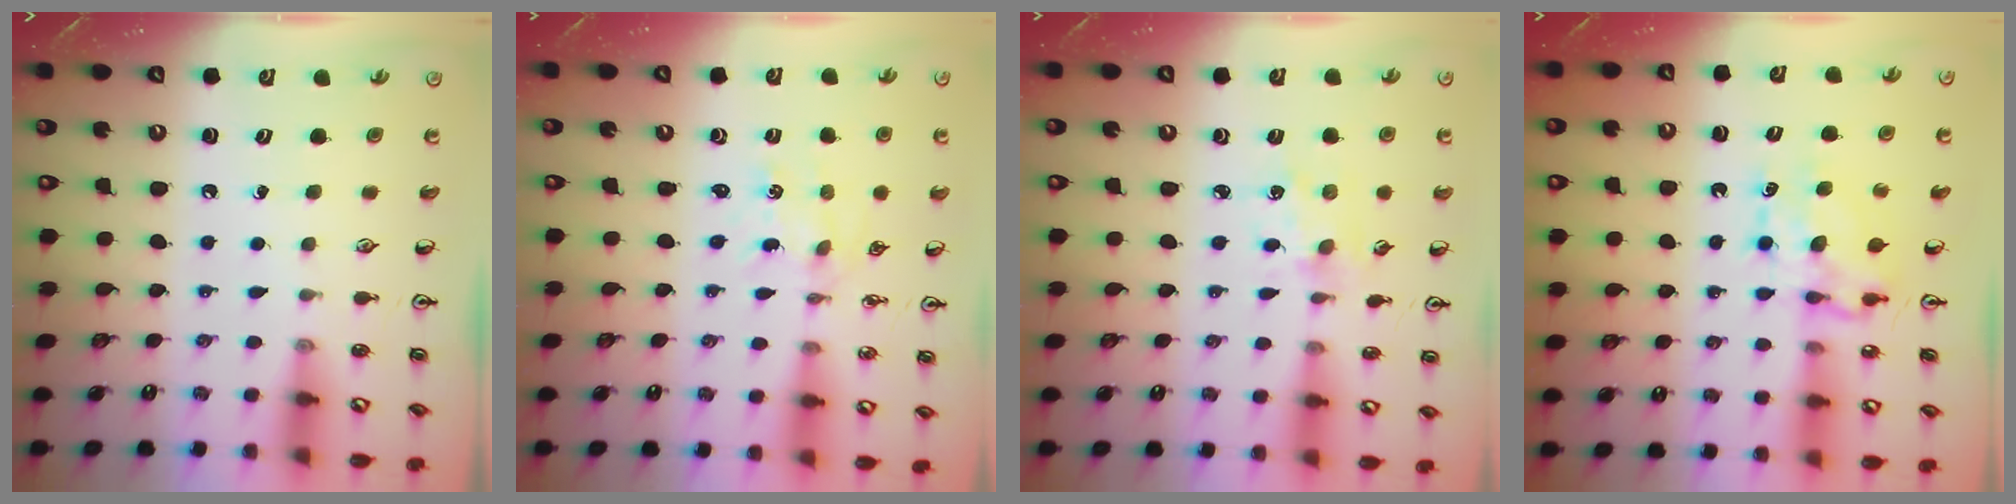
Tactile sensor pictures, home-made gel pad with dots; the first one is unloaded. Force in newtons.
{"total": 1.0, "press": 0.9, "slide": 0.2}
{"total": 2.2, "press": 2.2, "slide": 0.2}
{"total": 6.6, "press": 6.6, "slide": 0.5}